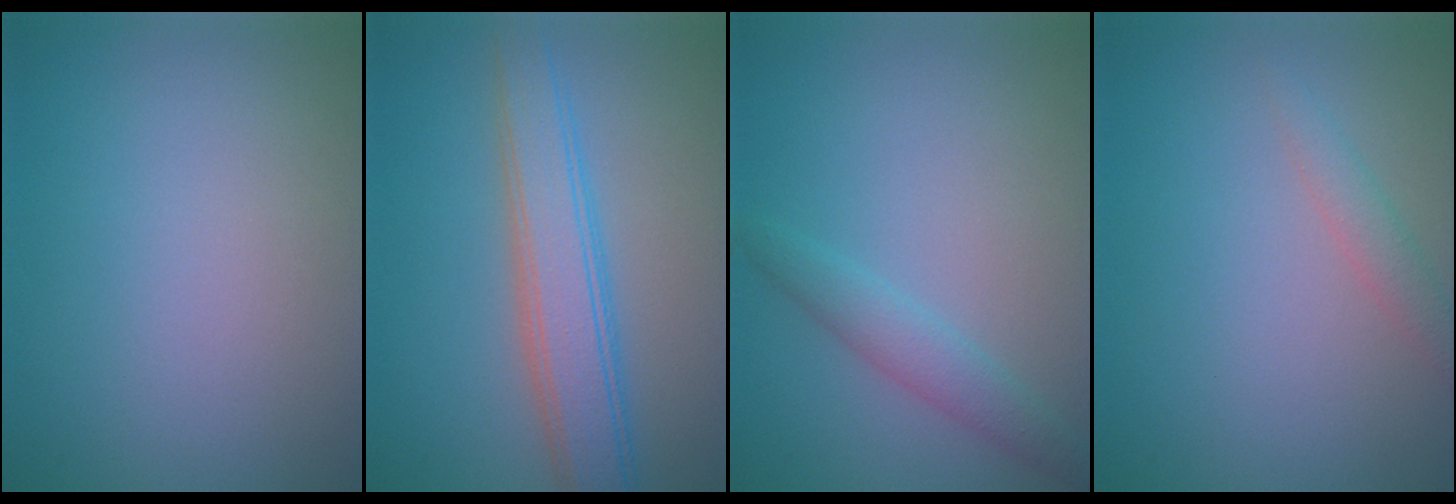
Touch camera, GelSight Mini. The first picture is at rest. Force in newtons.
{"total": 4.9, "press": 4.9, "slide": 0.2}
{"total": 2.2, "press": 2.2, "slide": 0.1}
{"total": 1.5, "press": 1.4, "slide": 0.0}